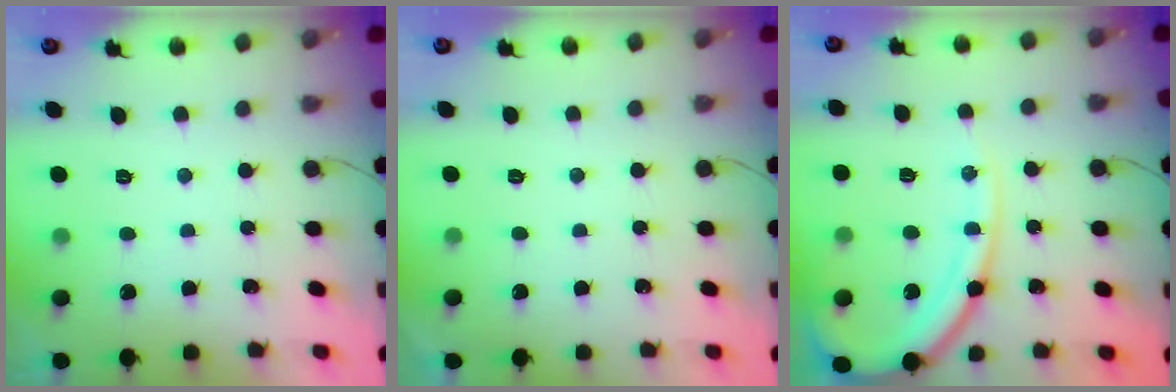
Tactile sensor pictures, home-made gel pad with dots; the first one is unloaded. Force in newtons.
{"total": 1.0, "press": 1.0, "slide": 0.1}
{"total": 14.0, "press": 13.9, "slide": 1.4}